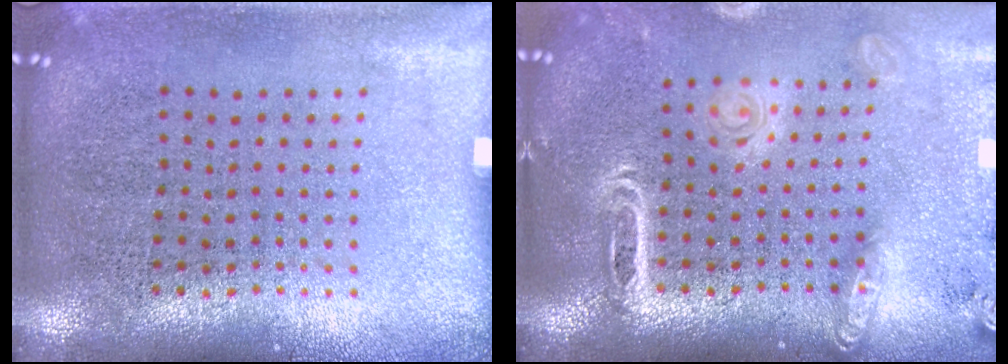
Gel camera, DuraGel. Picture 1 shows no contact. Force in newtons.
{"total": 1.9, "press": 1.6, "slide": 1.0}